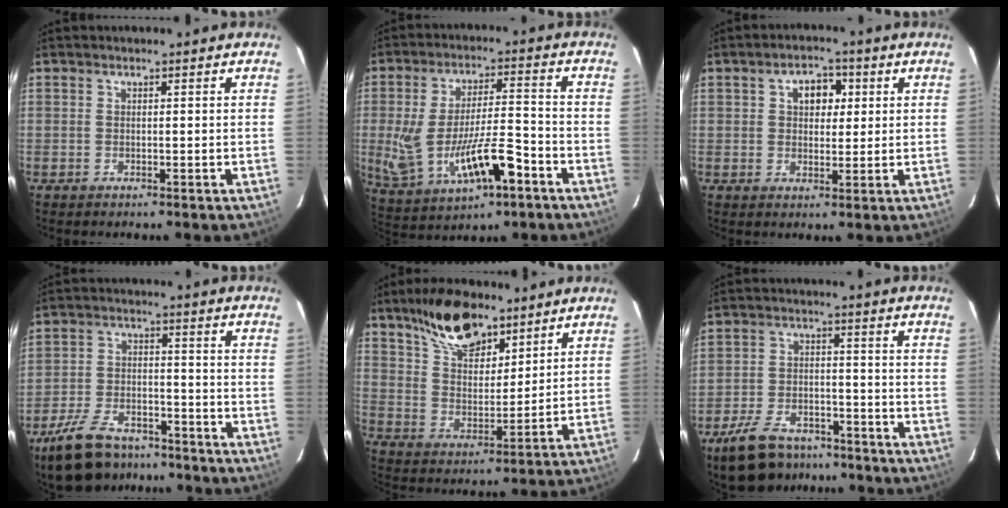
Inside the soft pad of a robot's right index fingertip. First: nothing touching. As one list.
[{"total": 15.9, "force": [-5.2, 5.6, 13.9], "torque": [-0.283, -0.018, -0.069]}, {"total": 5.5, "force": [1.7, 3.8, 3.5], "torque": [-0.053, 0.020, 0.030]}, {"total": 15.2, "force": [-11.7, 6.9, 6.9], "torque": [-0.160, -0.003, -0.189]}, {"total": 14.4, "force": [10.0, 6.4, 8.1], "torque": [-0.142, 0.016, 0.182]}, {"total": 13.3, "force": [-10.1, 6.5, 5.8], "torque": [-0.141, 0.001, -0.155]}]